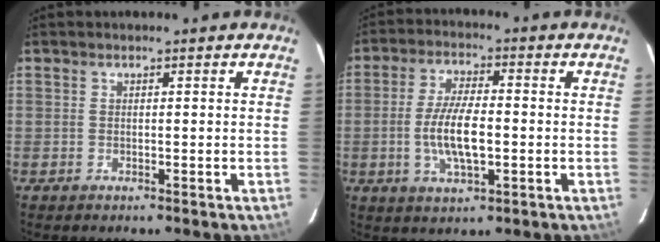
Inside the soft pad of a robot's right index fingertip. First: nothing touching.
{"total": 9.0, "force": [-1.6, 3.0, 8.4], "torque": [-0.167, -0.001, -0.029]}